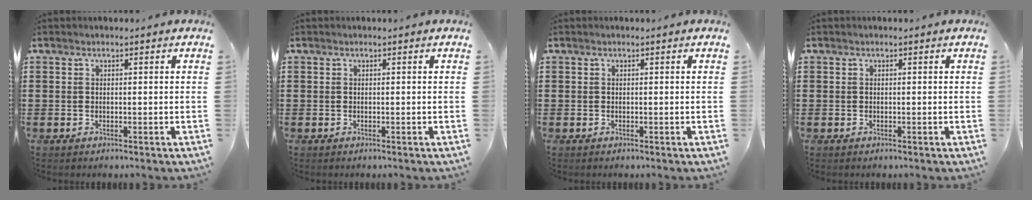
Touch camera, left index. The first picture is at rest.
{"total": 0.0}
{"total": 0.0}
{"total": 0.0}